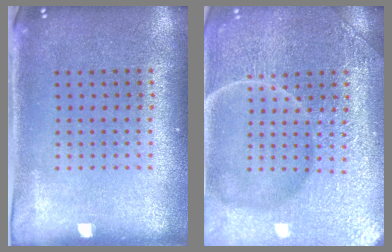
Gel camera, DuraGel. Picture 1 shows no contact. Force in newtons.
{"total": 7.3, "press": 7.2, "slide": 0.9}